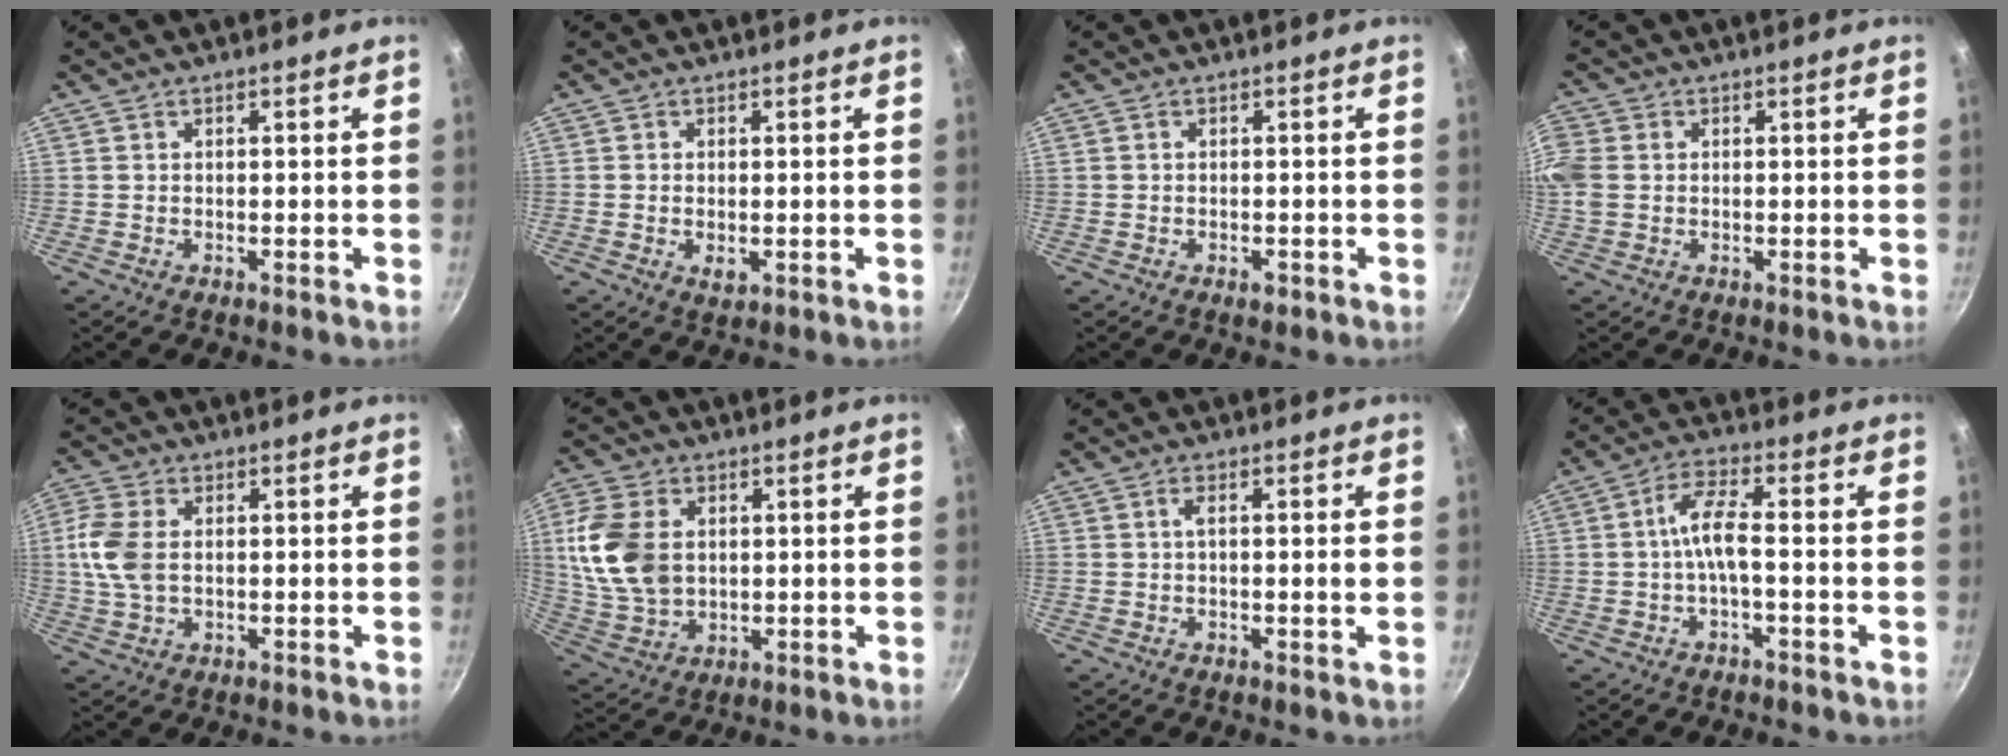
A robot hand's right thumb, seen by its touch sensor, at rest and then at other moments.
{"total": 2.1, "force": [-0.3, 1.4, 1.6], "torque": [-0.026, -0.005, -0.003]}
{"total": 1.3, "force": [-0.7, 0.7, 0.8], "torque": [-0.012, 0.003, -0.011]}
{"total": 5.9, "force": [0.4, 4.7, 3.6], "torque": [-0.079, 0.006, 0.002]}
{"total": 7.9, "force": [0.6, 5.0, 6.1], "torque": [-0.135, 0.007, 0.008]}
{"total": 13.5, "force": [2.0, 9.4, 9.4], "torque": [-0.175, -0.007, 0.047]}
{"total": 2.6, "force": [-0.1, 0.4, 2.6], "torque": [-0.048, 0.003, -0.005]}
{"total": 7.4, "force": [-1.5, 2.1, 6.9], "torque": [-0.149, 0.032, -0.038]}